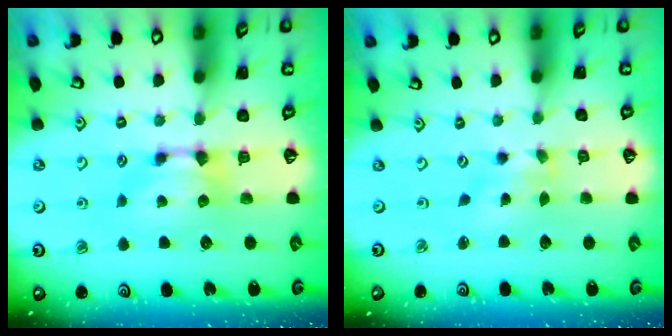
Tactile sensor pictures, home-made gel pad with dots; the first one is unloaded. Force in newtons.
{"total": 2.3, "press": 2.1, "slide": 0.9}